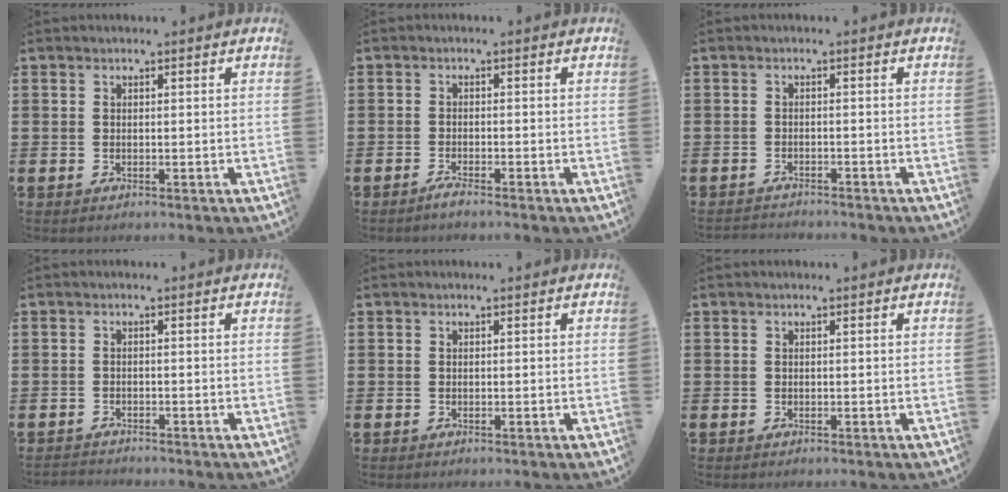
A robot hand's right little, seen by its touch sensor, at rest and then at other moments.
{"total": 1.2, "force": [-1.0, 0.0, 0.7], "torque": [-0.012, -0.003, -0.018]}
{"total": 1.2, "force": [-1.2, -0.1, -0.1], "torque": [-0.001, 0.003, -0.026]}
{"total": 0.9, "force": [-0.9, 0.1, -0.1], "torque": [-0.002, 0.001, -0.020]}
{"total": 0.0}
{"total": 0.0}